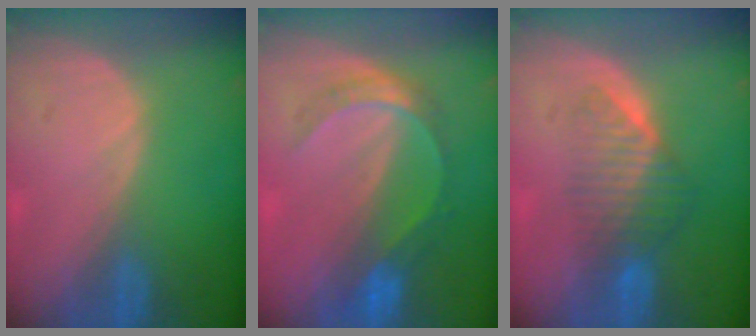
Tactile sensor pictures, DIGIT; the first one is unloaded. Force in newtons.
{"total": 6.3, "press": 5.4, "slide": 3.2}
{"total": 6.6, "press": 5.6, "slide": 3.5}